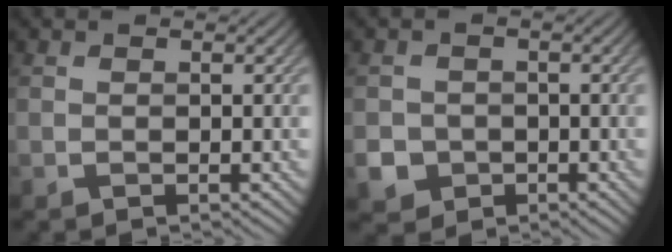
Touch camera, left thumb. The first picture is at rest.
{"total": 3.9, "force": [-1.5, 3.5, 1.0], "torque": [-0.023, -0.008, -0.034]}